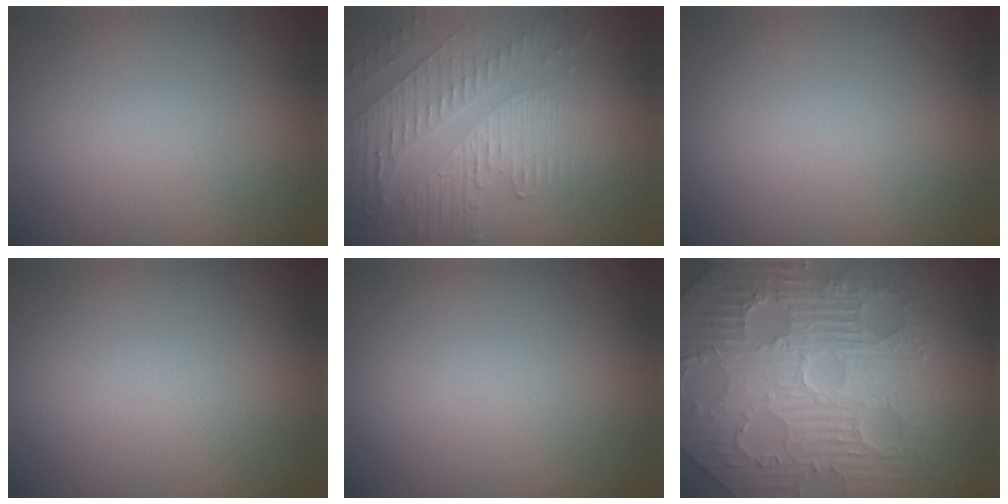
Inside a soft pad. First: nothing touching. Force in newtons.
{"total": 5.5, "press": 3.6, "slide": 4.1}
{"total": 0.0}
{"total": 0.0}
{"total": 0.0}
{"total": 11.3, "press": 7.4, "slide": 8.5}